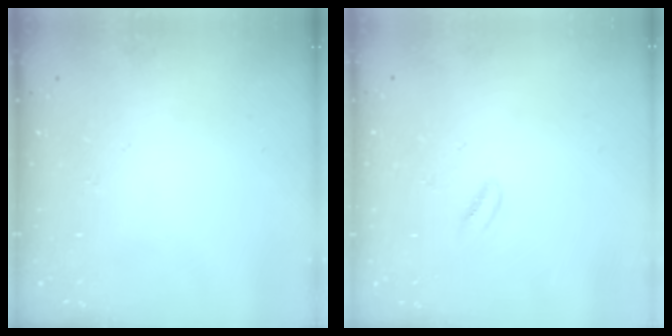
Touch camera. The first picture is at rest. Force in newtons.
{"total": 2.9, "press": 2.7, "slide": 1.1}